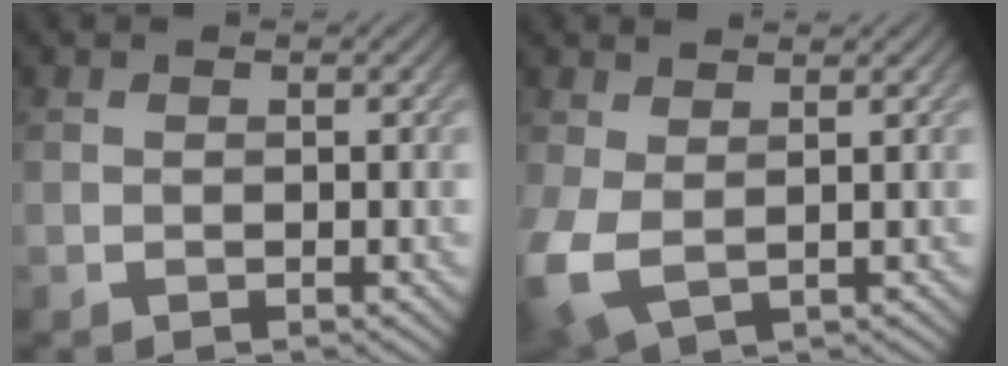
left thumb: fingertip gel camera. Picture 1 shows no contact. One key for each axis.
{"total": 5.5, "fx": 0.0, "fy": 3.1, "fz": 4.5, "tx": -0.125, "ty": -0.012, "tz": 0.001}